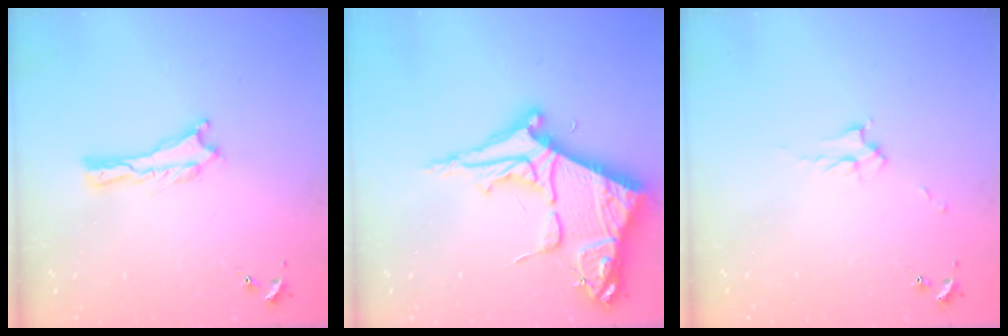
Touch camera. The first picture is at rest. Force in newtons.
{"total": 11.3, "press": 11.2, "slide": 1.2}
{"total": 3.2, "press": 3.1, "slide": 0.5}